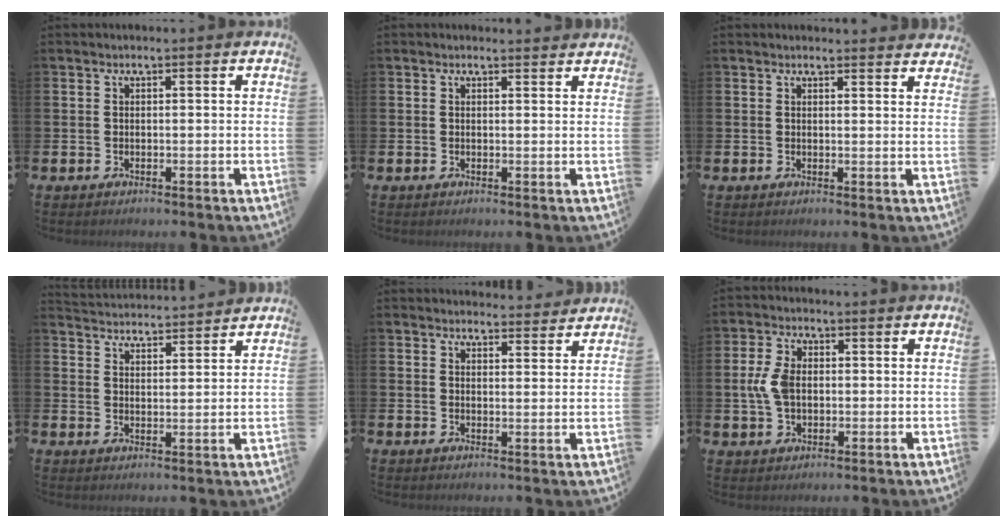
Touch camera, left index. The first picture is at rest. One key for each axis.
{"total": 0.8, "fx": 0.8, "fy": 0.1, "fz": 0.0, "tx": 0.008, "ty": -0.004, "tz": 0.013}
{"total": 1.8, "fx": 1.8, "fy": 0.0, "fz": -0.1, "tx": 0.009, "ty": -0.014, "tz": 0.031}
{"total": 4.0, "fx": 4.0, "fy": 0.3, "fz": -0.4, "tx": 0.001, "ty": -0.032, "tz": 0.072}
{"total": 3.7, "fx": 3.6, "fy": 0.6, "fz": -0.1, "tx": 0.008, "ty": -0.024, "tz": 0.064}
{"total": 5.4, "fx": 0.4, "fy": 3.4, "fz": 4.1, "tx": -0.089, "ty": 0.011, "tz": 0.004}